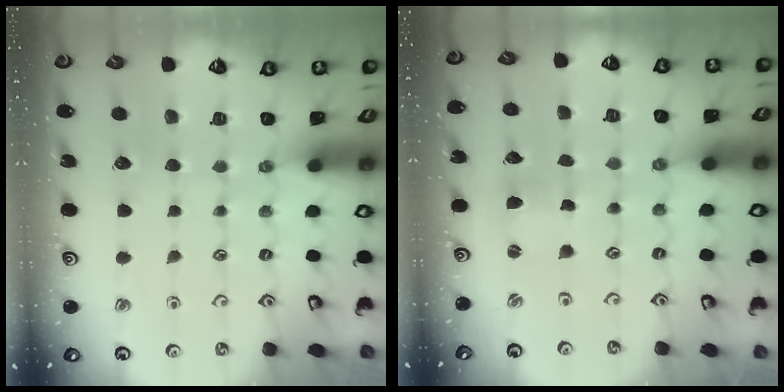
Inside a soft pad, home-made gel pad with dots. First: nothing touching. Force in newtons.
{"total": 1.2, "press": 1.2, "slide": 0.1}